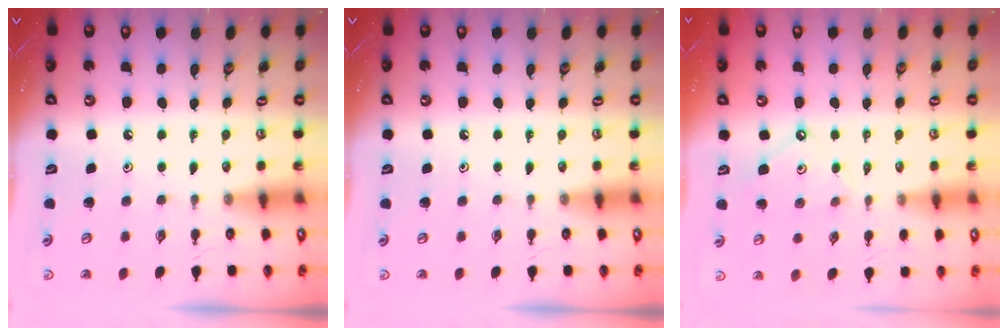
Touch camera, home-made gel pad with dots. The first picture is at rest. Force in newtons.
{"total": 0.0}
{"total": 5.0, "press": 4.9, "slide": 0.6}